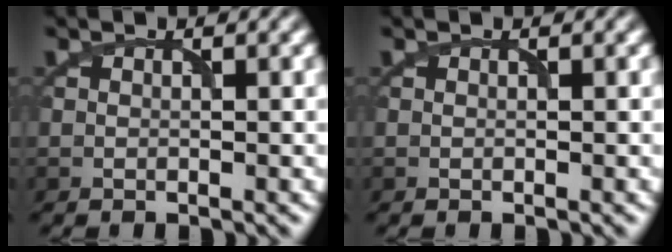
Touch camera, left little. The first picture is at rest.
{"total": 0.0}